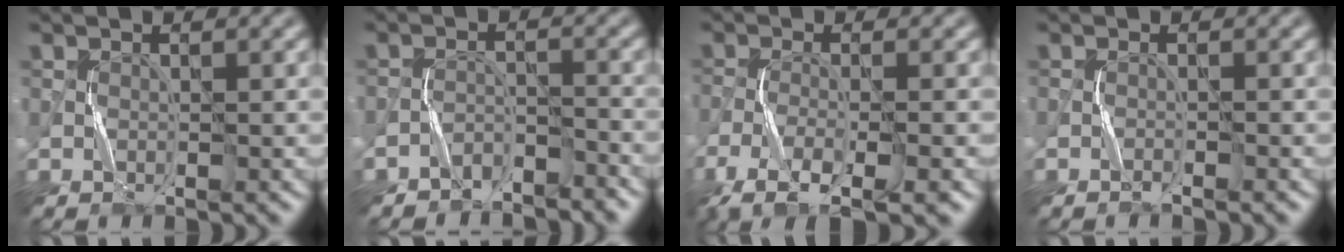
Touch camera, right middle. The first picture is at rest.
{"total": 3.1, "force": [-3.0, 0.7, 0.1], "torque": [0.000, 0.003, -0.058]}
{"total": 6.1, "force": [-4.1, 1.3, 4.2], "torque": [-0.083, -0.013, -0.075]}
{"total": 0.9, "force": [-0.7, -0.3, 0.4], "torque": [-0.010, 0.002, -0.012]}